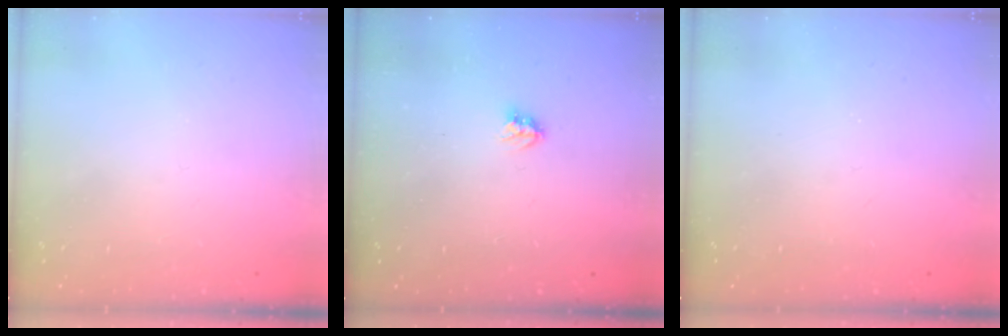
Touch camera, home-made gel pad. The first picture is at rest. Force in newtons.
{"total": 3.6, "press": 3.6, "slide": 0.4}
{"total": 0.0}